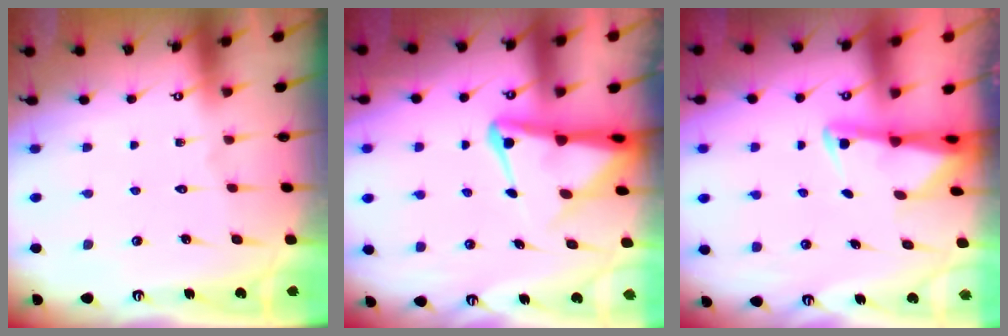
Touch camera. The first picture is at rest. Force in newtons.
{"total": 6.6, "press": 6.6, "slide": 0.7}
{"total": 2.4, "press": 2.3, "slide": 0.5}